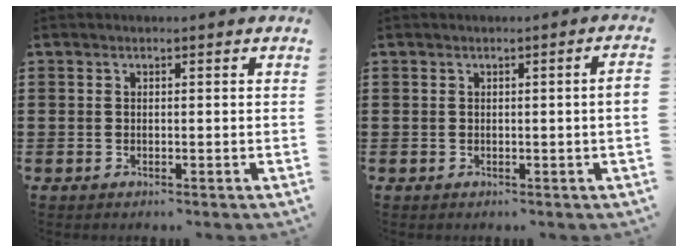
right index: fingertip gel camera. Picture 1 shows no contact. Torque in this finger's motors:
{"motor_torque": [0.43, -0.34, 0.06, 0.05]}